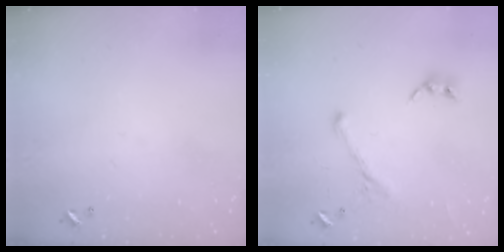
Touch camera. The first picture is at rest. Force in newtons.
{"total": 1.0, "press": 0.7, "slide": 0.7}